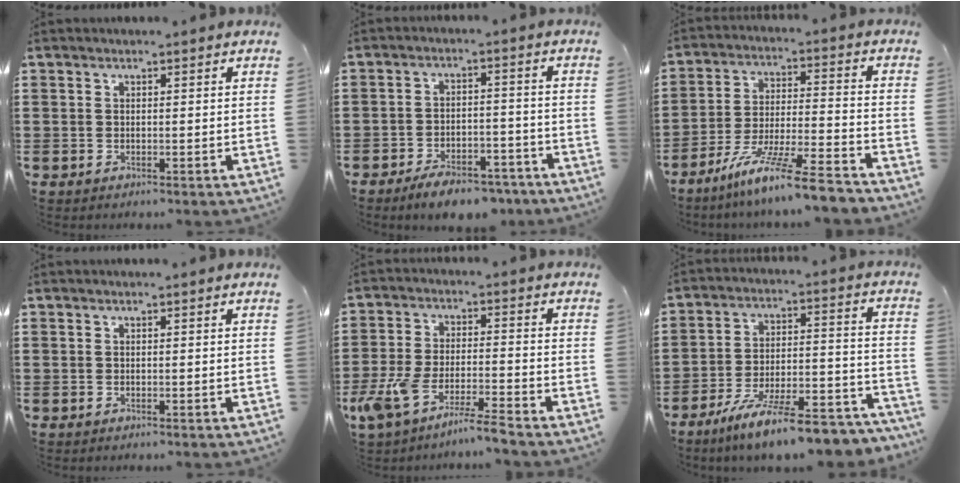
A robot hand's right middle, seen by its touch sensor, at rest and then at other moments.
{"total": 5.9, "force": [-5.4, 1.0, 2.1], "torque": [-0.037, 0.004, -0.101]}
{"total": 11.4, "force": [-9.4, -0.2, 6.4], "torque": [-0.115, 0.009, -0.181]}
{"total": 0.0}
{"total": 7.0, "force": [-6.1, -0.1, 3.5], "torque": [-0.096, -0.021, -0.122]}
{"total": 11.4, "force": [-9.7, 0.6, 6.0], "torque": [-0.094, 0.019, -0.181]}